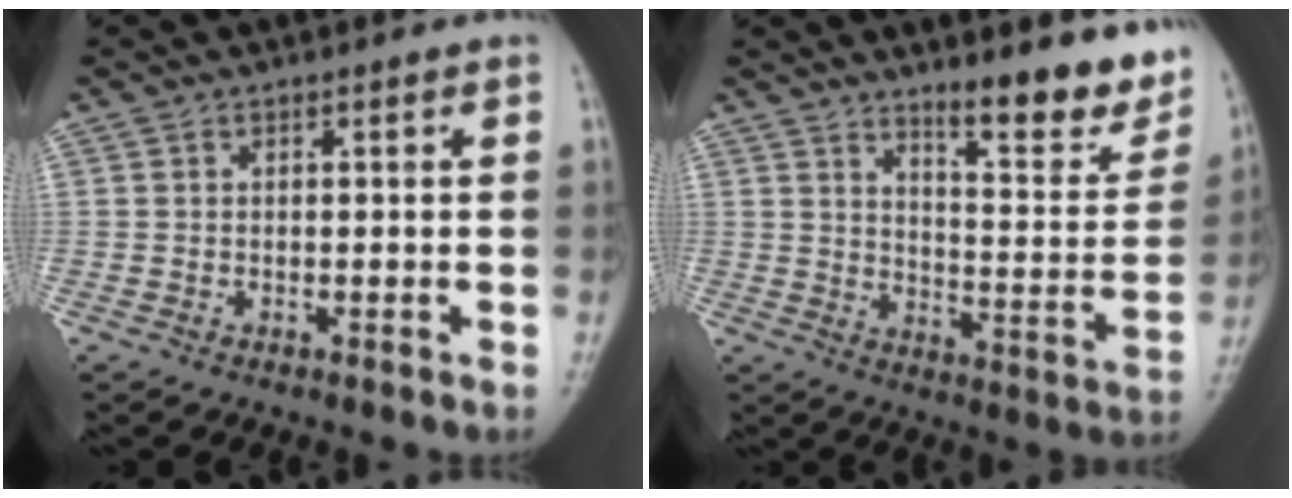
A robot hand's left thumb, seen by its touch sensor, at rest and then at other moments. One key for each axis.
{"total": 13.8, "fx": 9.6, "fy": 3.5, "fz": 9.3, "tx": -0.087, "ty": -0.073, "tz": 0.141}